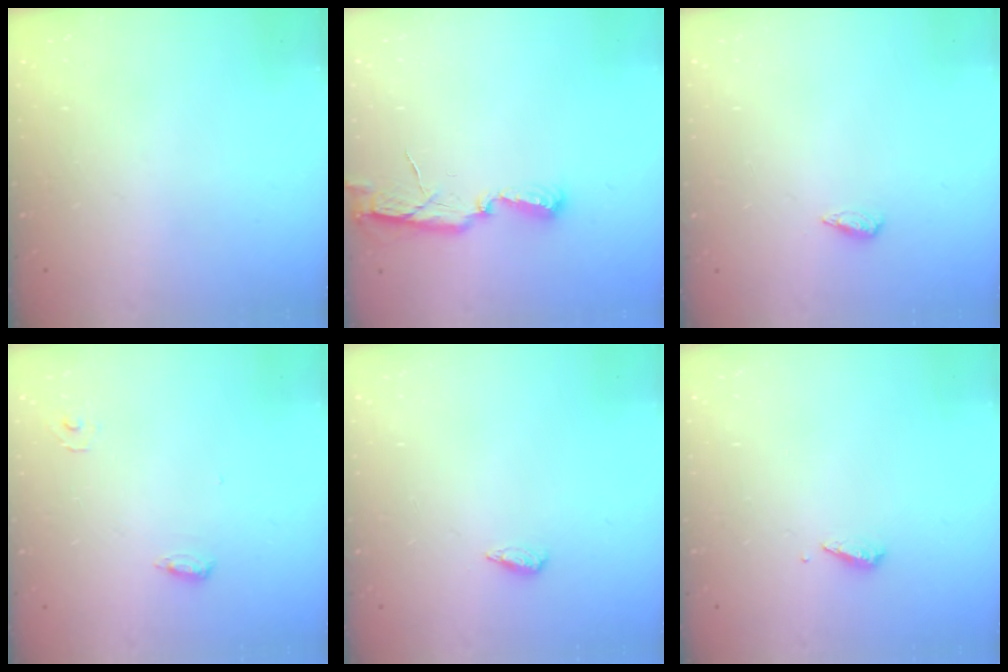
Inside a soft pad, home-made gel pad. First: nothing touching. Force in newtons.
{"total": 6.6, "press": 6.6, "slide": 0.4}
{"total": 2.2, "press": 2.2, "slide": 0.4}
{"total": 5.3, "press": 5.2, "slide": 1.2}
{"total": 2.2, "press": 2.2, "slide": 0.4}
{"total": 3.7, "press": 3.7, "slide": 0.2}